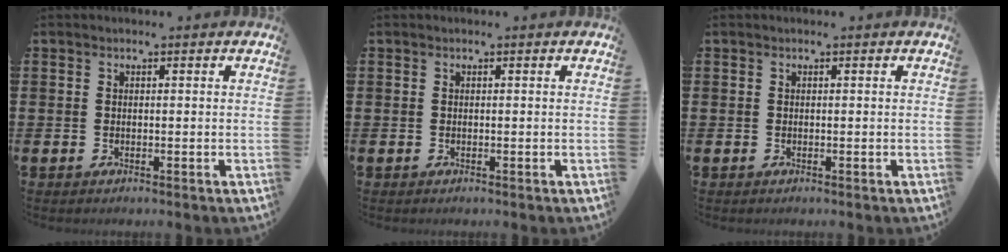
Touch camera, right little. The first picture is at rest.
{"total": 0.0}
{"total": 0.0}